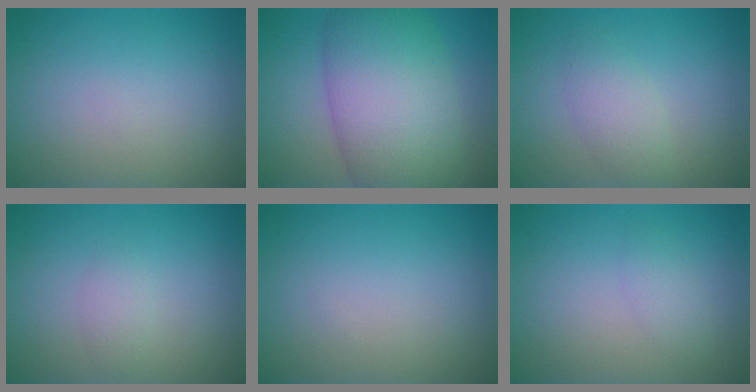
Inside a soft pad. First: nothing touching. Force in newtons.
{"total": 11.6, "press": 11.6, "slide": 0.8}
{"total": 2.4, "press": 2.4, "slide": 0.1}
{"total": 1.2, "press": 1.2, "slide": 0.0}
{"total": 0.0}
{"total": 1.3, "press": 1.3, "slide": 0.1}